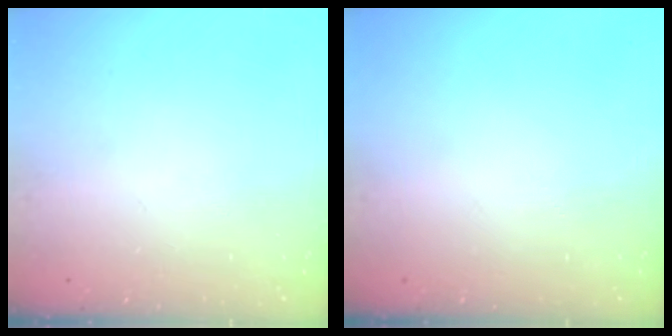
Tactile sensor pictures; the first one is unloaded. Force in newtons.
{"total": 0.0}